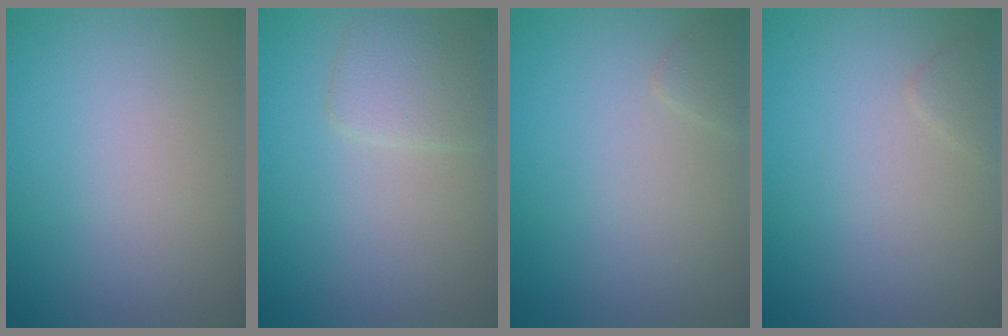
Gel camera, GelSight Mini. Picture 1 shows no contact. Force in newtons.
{"total": 2.2, "press": 2.2, "slide": 0.1}
{"total": 0.8, "press": 0.8, "slide": 0.0}
{"total": 0.9, "press": 0.9, "slide": 0.0}